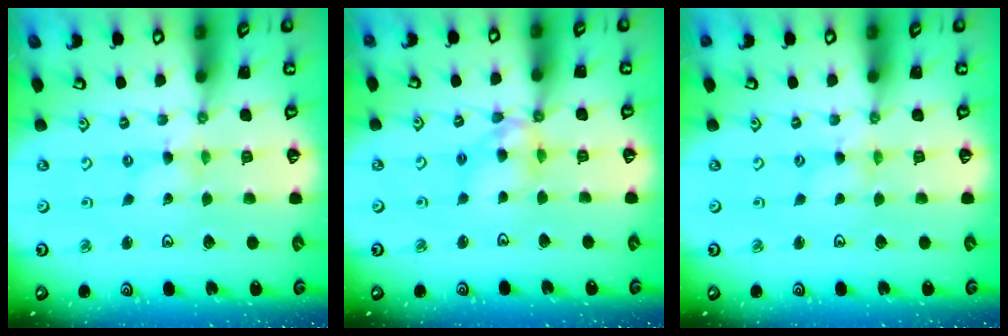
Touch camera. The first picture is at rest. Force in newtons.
{"total": 11.0, "press": 10.9, "slide": 1.2}
{"total": 1.7, "press": 1.7, "slide": 0.3}